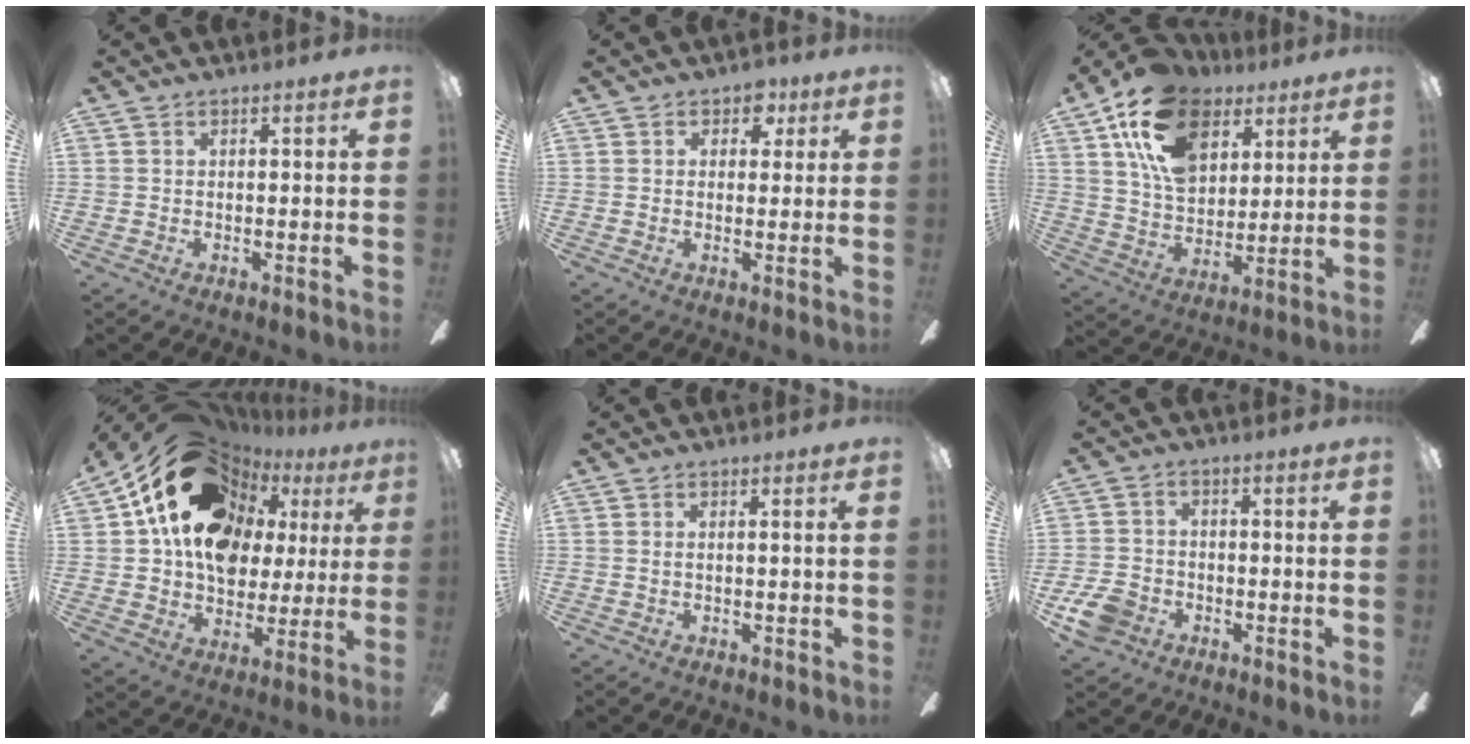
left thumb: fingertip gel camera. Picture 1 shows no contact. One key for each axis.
{"total": 4.4, "fx": 2.5, "fy": 3.1, "fz": 2.1, "tx": -0.014, "ty": -0.004, "tz": 0.039}
{"total": 18.8, "fx": 10.1, "fy": 11.9, "fz": 10.4, "tx": -0.205, "ty": -0.028, "tz": 0.188}
{"total": 19.9, "fx": 8.7, "fy": 14.1, "fz": 11.0, "tx": -0.201, "ty": -0.055, "tz": 0.158}
{"total": 0.9, "fx": 0.2, "fy": -0.3, "fz": 0.8, "tx": -0.016, "ty": -0.002, "tz": 0.004}
{"total": 7.4, "fx": -4.0, "fy": 5.3, "fz": 3.3, "tx": -0.078, "ty": 0.027, "tz": -0.077}